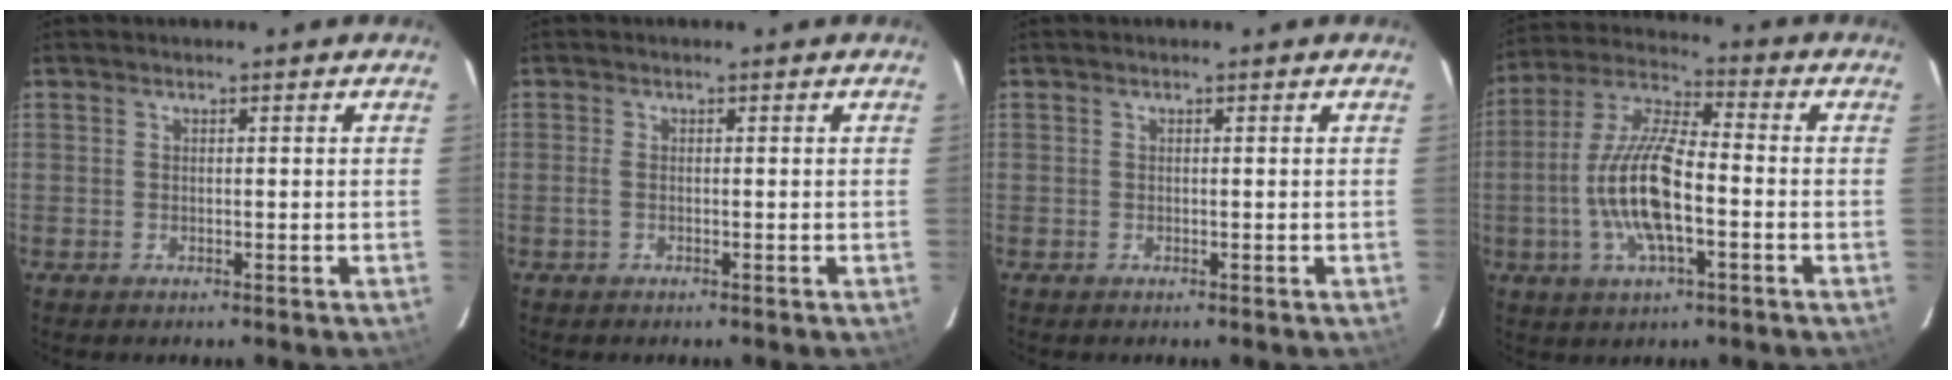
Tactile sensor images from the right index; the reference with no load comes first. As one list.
[{"total": 1.0, "force": [-0.2, 0.2, 1.0], "torque": [-0.021, -0.001, -0.005]}, {"total": 0.0}, {"total": 14.2, "force": [-3.3, 4.5, 13.1], "torque": [-0.271, 0.001, -0.067]}]